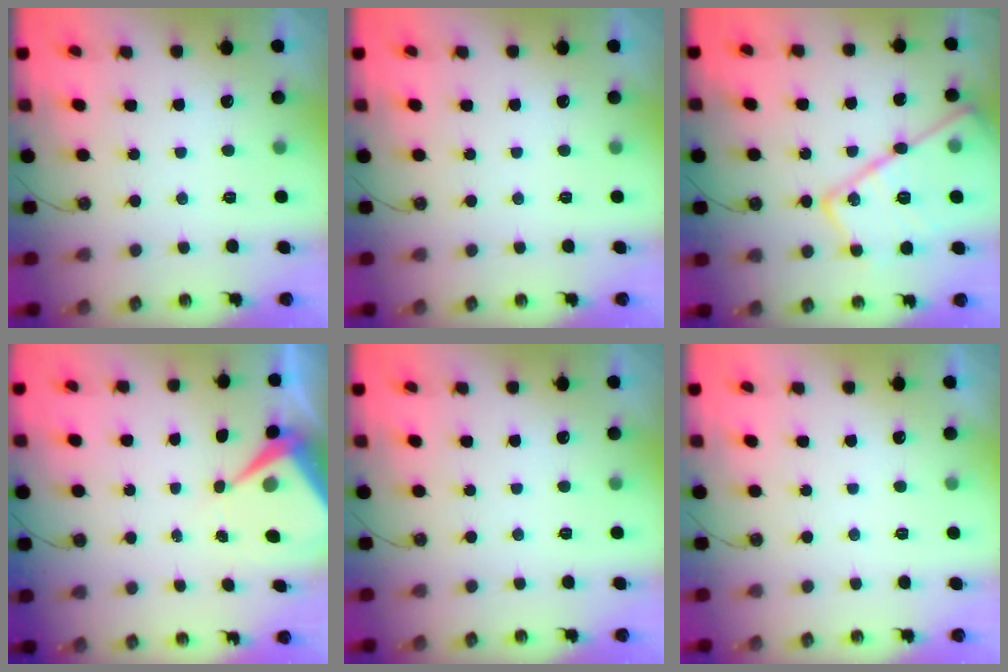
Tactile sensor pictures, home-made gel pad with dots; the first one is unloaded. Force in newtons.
{"total": 0.0}
{"total": 24.7, "press": 24.5, "slide": 2.7}
{"total": 6.9, "press": 6.9, "slide": 0.4}
{"total": 0.0}
{"total": 2.2, "press": 2.2, "slide": 0.4}